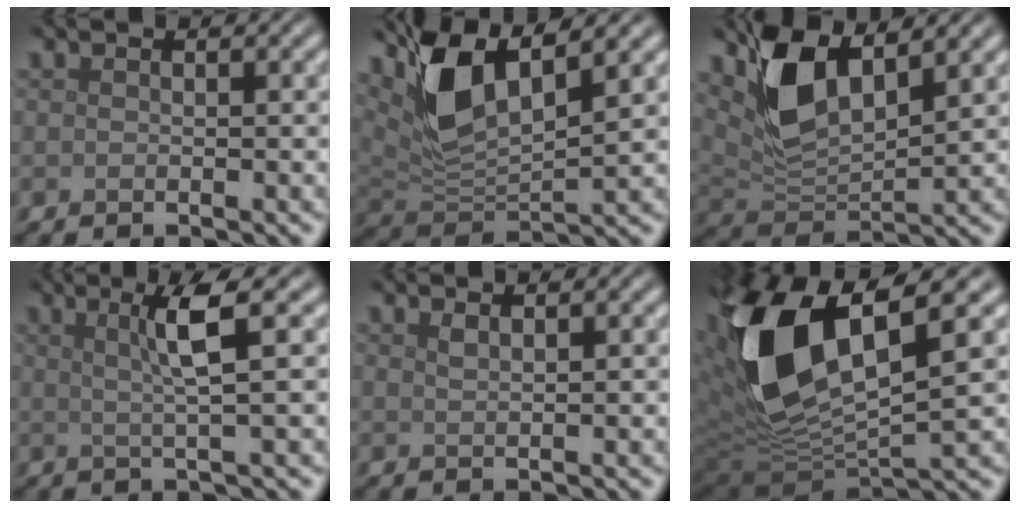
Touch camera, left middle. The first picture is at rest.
{"total": 6.5, "force": [3.6, 2.4, 4.9], "torque": [-0.108, -0.003, 0.068]}
{"total": 6.1, "force": [3.3, 2.7, 4.4], "torque": [-0.096, -0.006, 0.064]}
{"total": 3.6, "force": [1.0, 0.3, 3.5], "torque": [-0.060, 0.006, 0.017]}
{"total": 0.8, "force": [0.6, 0.2, 0.5], "torque": [-0.006, 0.002, 0.010]}
{"total": 13.8, "force": [3.0, 6.3, 11.9], "torque": [-0.257, -0.016, 0.065]}